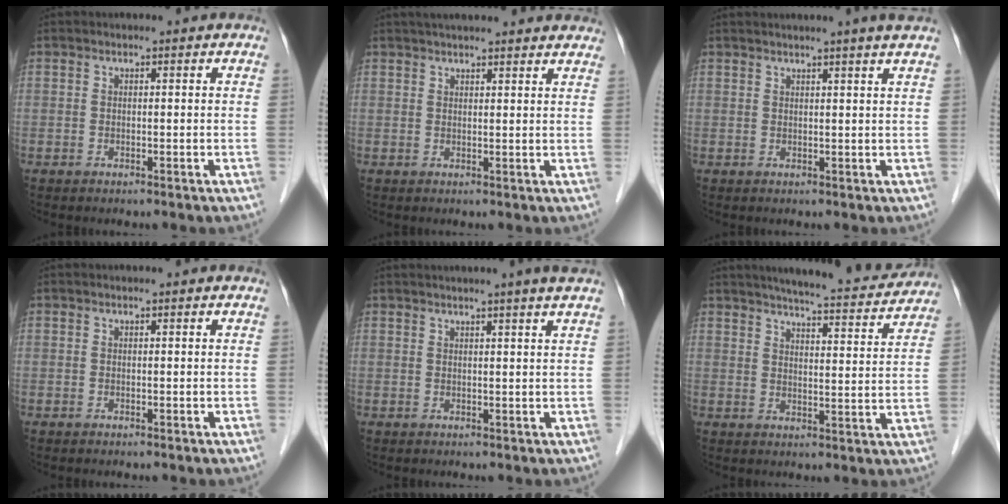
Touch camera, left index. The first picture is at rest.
{"total": 14.5, "force": [13.2, 1.7, 5.9], "torque": [-0.077, 0.037, 0.160]}
{"total": 4.1, "force": [3.3, -1.2, 2.1], "torque": [-0.031, 0.003, 0.038]}
{"total": 0.0}
{"total": 4.3, "force": [3.4, -1.2, 2.3], "torque": [-0.034, 0.003, 0.041]}
{"total": 16.0, "force": [14.7, 1.6, 6.2], "torque": [-0.087, -0.009, 0.186]}